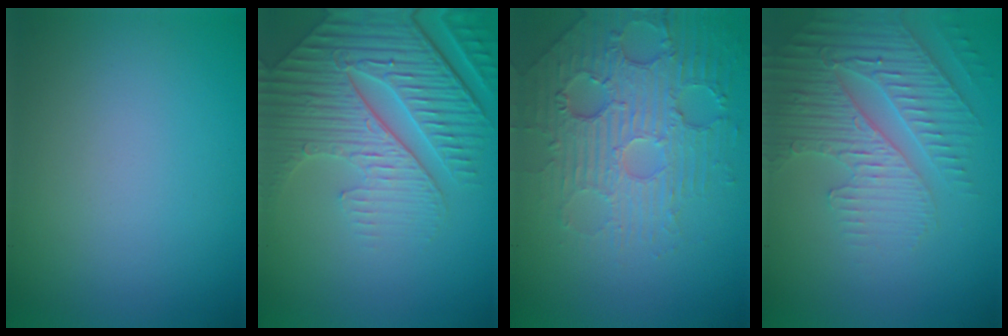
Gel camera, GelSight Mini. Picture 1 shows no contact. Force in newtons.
{"total": 8.4, "press": 5.9, "slide": 5.9}
{"total": 5.1, "press": 4.3, "slide": 2.7}
{"total": 4.5, "press": 4.2, "slide": 1.8}